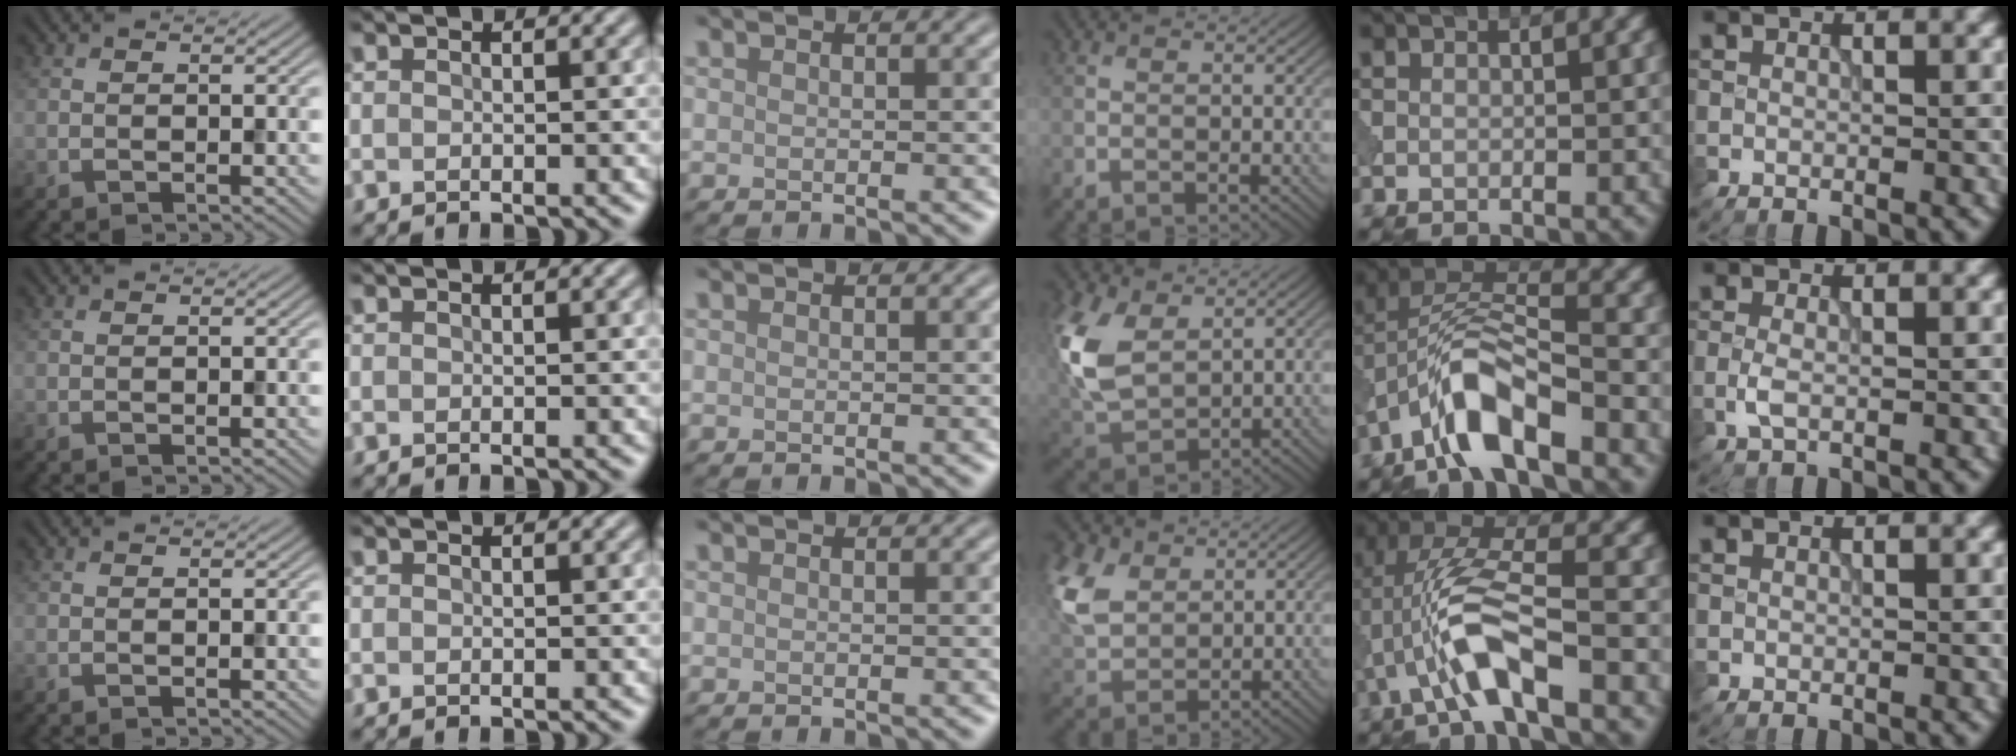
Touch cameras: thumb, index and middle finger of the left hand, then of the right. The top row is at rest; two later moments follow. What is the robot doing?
{"motion": "wipe", "object": "makeup brush"}